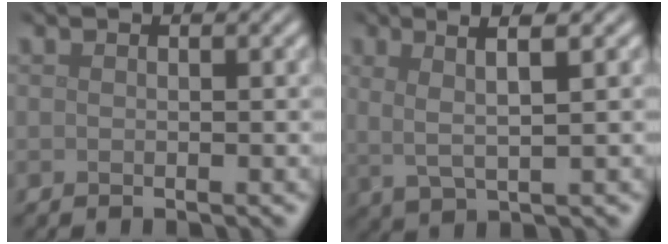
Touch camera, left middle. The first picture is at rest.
{"total": 3.7, "force": [1.2, 0.8, 3.4], "torque": [-0.068, 0.002, 0.025]}